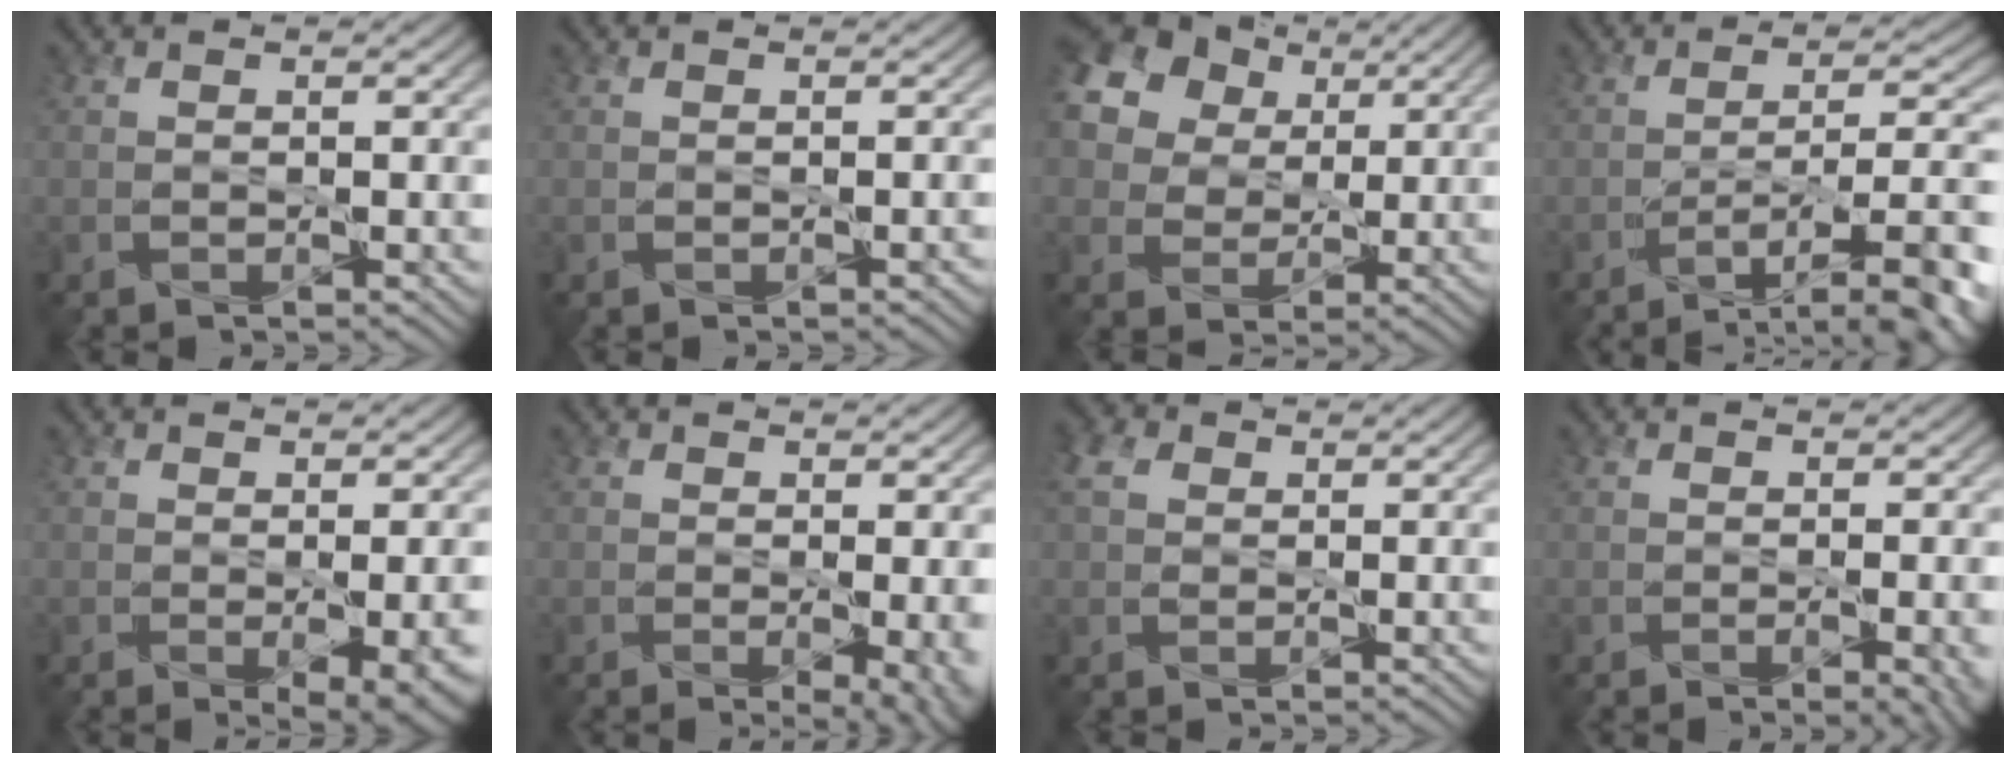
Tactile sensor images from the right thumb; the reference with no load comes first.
{"total": 0.0}
{"total": 20.0, "force": [9.1, 15.5, 8.7], "torque": [-0.269, 0.040, 0.169]}
{"total": 11.7, "force": [-7.1, 3.2, 8.8], "torque": [-0.128, 0.001, -0.104]}
{"total": 4.9, "force": [-1.5, 1.8, 4.3], "torque": [-0.061, -0.023, -0.004]}
{"total": 4.1, "force": [-0.7, 1.3, 3.8], "torque": [-0.051, -0.013, -0.005]}
{"total": 3.9, "force": [1.3, 2.9, 2.3], "torque": [-0.067, 0.010, 0.021]}
{"total": 2.9, "force": [-1.1, 0.6, 2.6], "torque": [-0.035, -0.007, -0.009]}